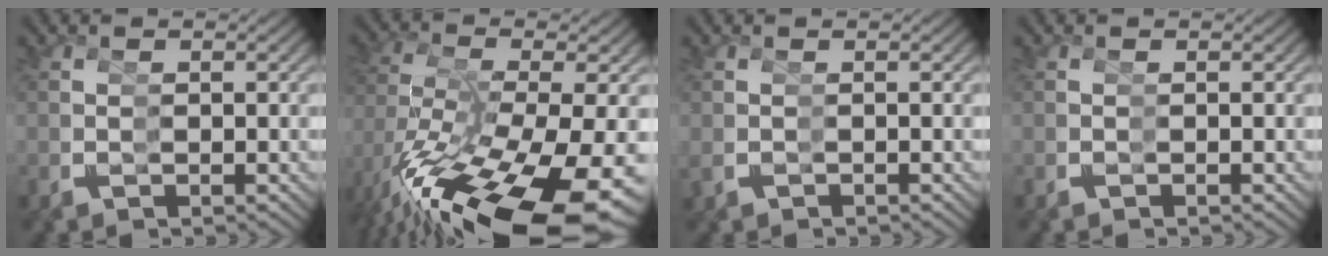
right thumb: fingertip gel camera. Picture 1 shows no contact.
{"total": 13.4, "force": [-4.8, 7.3, 10.2], "torque": [-0.210, -0.055, -0.038]}
{"total": 0.0}
{"total": 0.0}